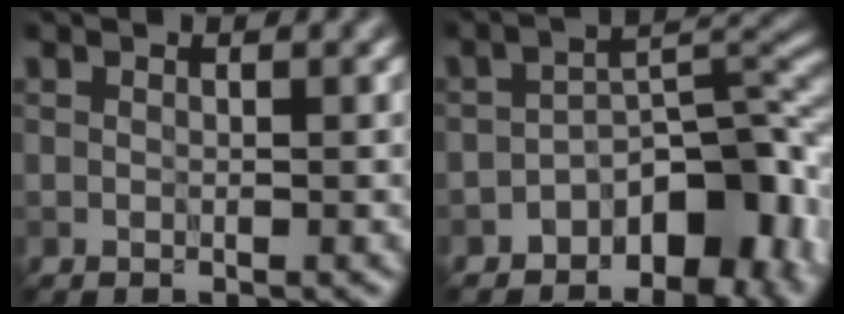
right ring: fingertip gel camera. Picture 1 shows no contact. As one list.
[{"total": 8.4, "force": [-4.9, 4.3, 5.3], "torque": [-0.047, 0.012, -0.087]}]